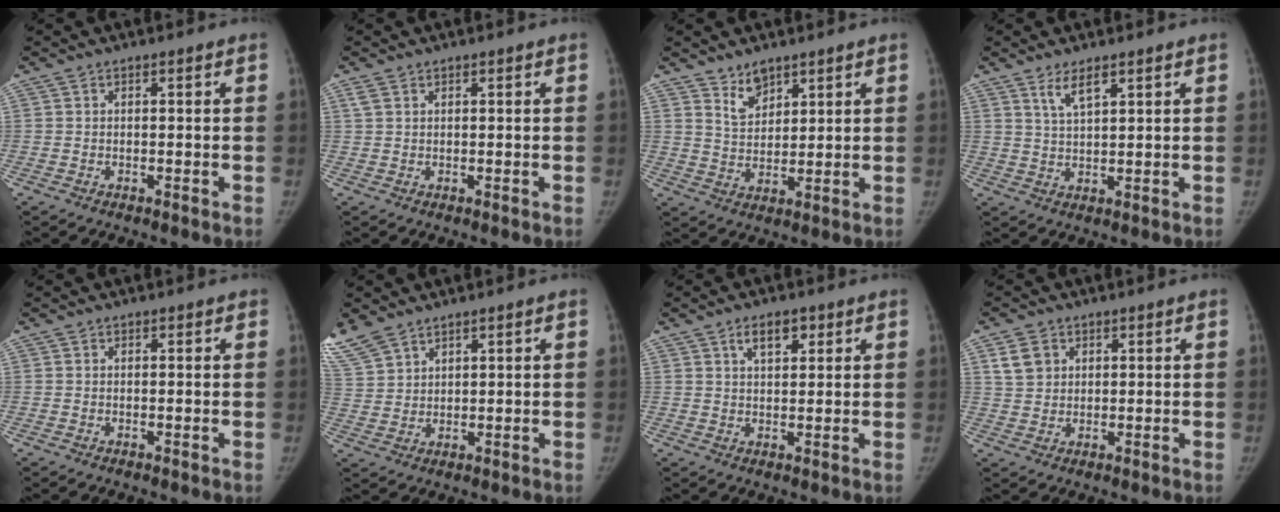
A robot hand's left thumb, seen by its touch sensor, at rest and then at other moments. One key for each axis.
{"total": 1.4, "fx": 0.9, "fy": 0.8, "fz": 0.8, "tx": -0.016, "ty": 0.007, "tz": 0.023}
{"total": 5.1, "fx": 3.7, "fy": 2.7, "fz": 2.1, "tx": -0.014, "ty": -0.034, "tz": 0.074}
{"total": 4.1, "fx": 2.7, "fy": 1.2, "fz": 3.0, "tx": -0.051, "ty": -0.014, "tz": 0.056}
{"total": 0.0}
{"total": 9.1, "fx": 6.9, "fy": 4.8, "fz": 3.6, "tx": -0.086, "ty": -0.007, "tz": 0.153}
{"total": 4.6, "fx": 2.4, "fy": 2.3, "fz": 3.1, "tx": -0.035, "ty": -0.009, "tz": 0.040}
{"total": 4.8, "fx": 2.1, "fy": 3.7, "fz": 2.1, "tx": -0.023, "ty": -0.005, "tz": 0.045}